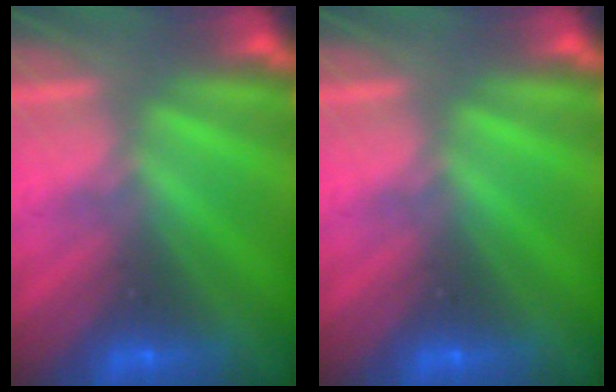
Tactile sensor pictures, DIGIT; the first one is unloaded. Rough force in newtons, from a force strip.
{"total": 0.0}